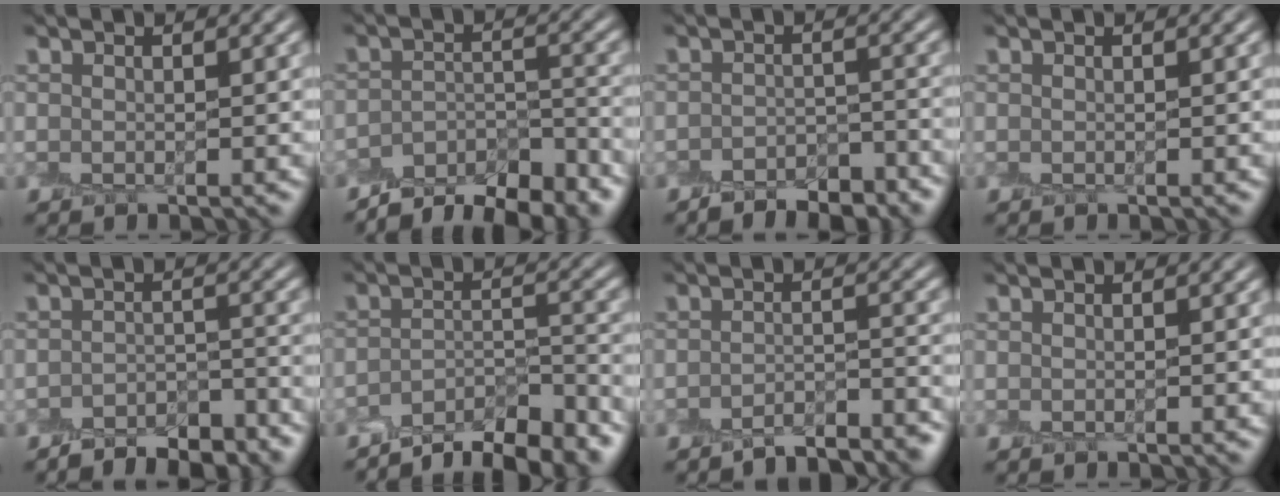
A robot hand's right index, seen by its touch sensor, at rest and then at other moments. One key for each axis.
{"total": 7.9, "fx": -6.9, "fy": 2.5, "fz": 3.0, "tx": -0.037, "ty": -0.001, "tz": -0.107}
{"total": 4.3, "fx": -3.6, "fy": 1.5, "fz": 1.7, "tx": -0.019, "ty": 0.001, "tz": -0.054}
{"total": 0.0}
{"total": 4.9, "fx": -4.3, "fy": 1.5, "fz": 1.7, "tx": -0.022, "ty": 0.000, "tz": -0.063}
{"total": 7.4, "fx": -6.4, "fy": 1.9, "fz": 3.3, "tx": -0.046, "ty": 0.002, "tz": -0.101}
{"total": 4.1, "fx": -3.6, "fy": 0.9, "fz": 1.6, "tx": -0.018, "ty": 0.006, "tz": -0.055}
{"total": 0.0}